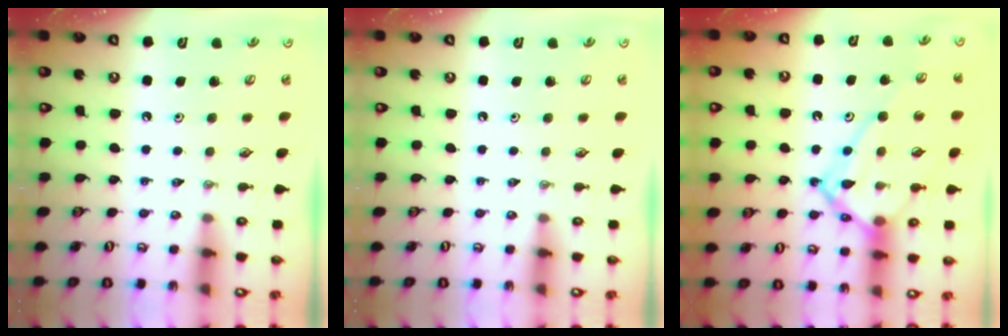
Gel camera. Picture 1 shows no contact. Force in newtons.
{"total": 0.0}
{"total": 15.8, "press": 15.8, "slide": 1.4}